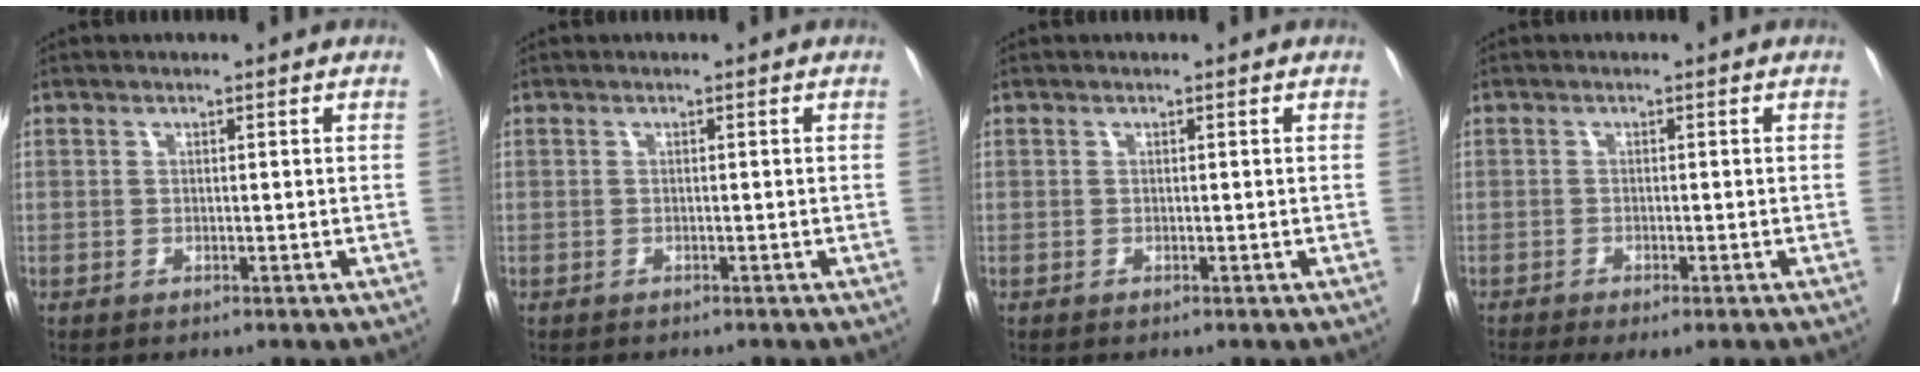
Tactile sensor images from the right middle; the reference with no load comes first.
{"total": 1.6, "force": [-1.5, 0.5, 0.4], "torque": [-0.011, -0.004, -0.019]}
{"total": 0.0}
{"total": 8.4, "force": [-6.8, 1.7, 4.7], "torque": [-0.064, -0.012, -0.102]}